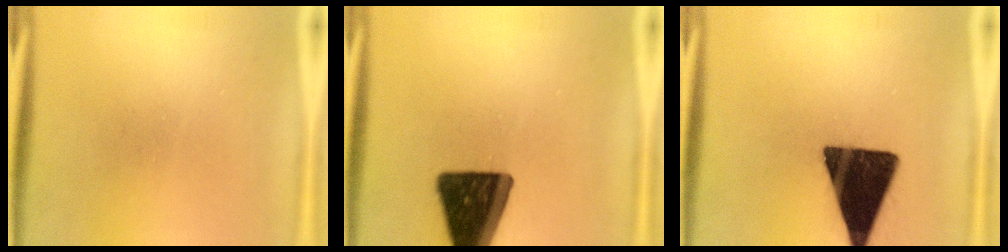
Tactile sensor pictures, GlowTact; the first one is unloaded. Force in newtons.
{"total": 17.6}
{"total": 18.1}